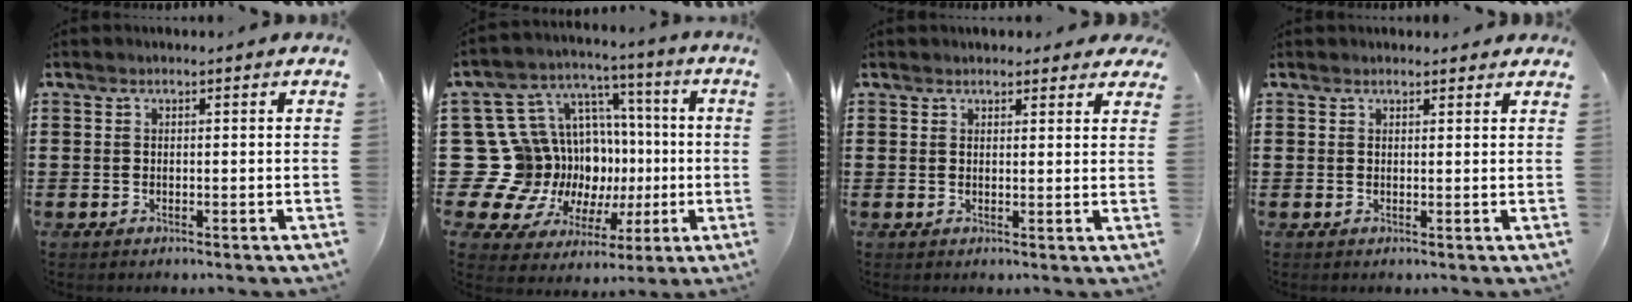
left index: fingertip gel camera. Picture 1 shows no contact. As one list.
[{"total": 16.4, "force": [-0.6, 15.4, 5.6], "torque": [-0.158, -0.035, 0.035]}, {"total": 2.4, "force": [2.2, 0.7, 0.4], "torque": [-0.006, -0.001, 0.040]}, {"total": 1.2, "force": [1.2, 0.4, 0.1], "torque": [-0.005, 0.003, 0.023]}]